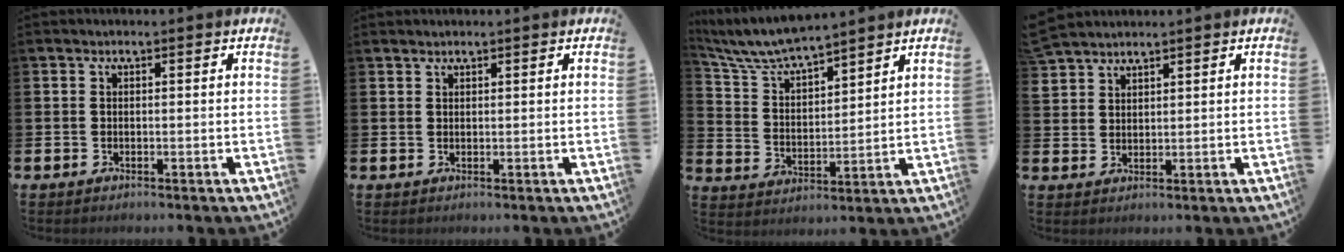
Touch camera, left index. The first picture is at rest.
{"total": 1.0, "force": [1.0, 0.2, -0.1], "torque": [0.009, -0.002, 0.017]}
{"total": 6.9, "force": [6.7, 0.6, 1.6], "torque": [-0.057, -0.044, 0.116]}
{"total": 3.3, "force": [3.2, 0.5, -0.4], "torque": [0.008, -0.016, 0.060]}